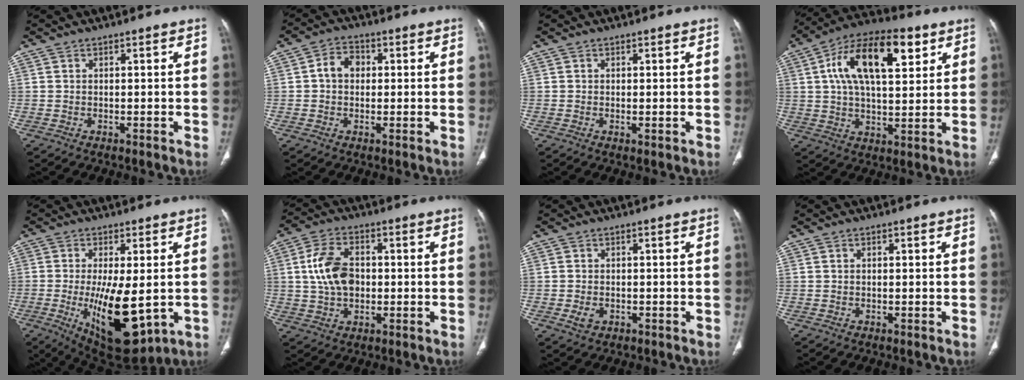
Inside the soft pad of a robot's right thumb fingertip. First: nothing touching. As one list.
[{"total": 4.8, "force": [0.5, 3.8, 3.0], "torque": [-0.038, 0.014, 0.001]}, {"total": 0.9, "force": [-0.2, 0.3, 0.8], "torque": [-0.018, -0.005, -0.001]}, {"total": 18.6, "force": [6.5, 8.7, 15.1], "torque": [-0.236, 0.004, 0.104]}, {"total": 15.6, "force": [-2.7, 6.1, 14.1], "torque": [-0.227, -0.024, -0.022]}, {"total": 9.8, "force": [0.4, 6.5, 7.4], "torque": [-0.130, 0.010, 0.006]}, {"total": 2.6, "force": [-0.8, 2.0, 1.5], "torque": [-0.025, 0.002, -0.009]}, {"total": 0.0}]